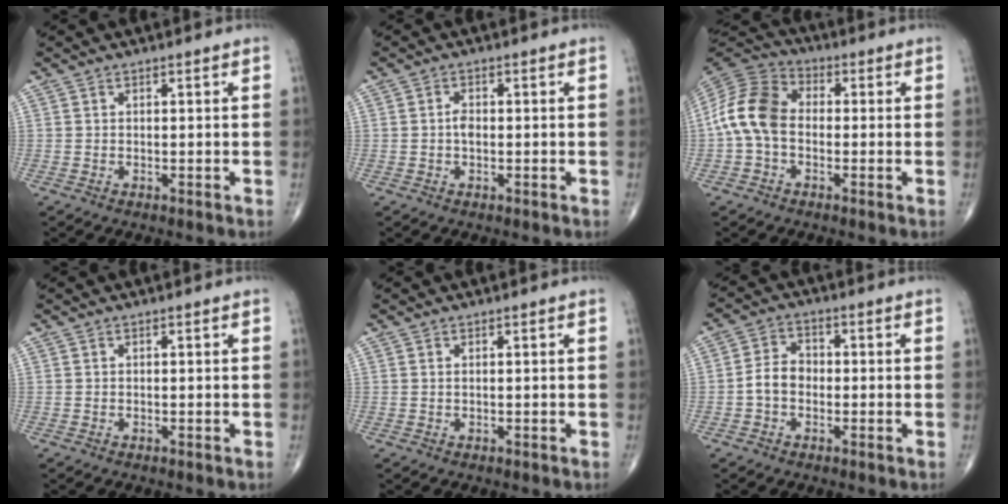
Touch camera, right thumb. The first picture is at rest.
{"total": 1.8, "force": [-0.2, 1.1, 1.4], "torque": [-0.022, 0.003, -0.006]}
{"total": 11.3, "force": [-1.1, 7.9, 8.0], "torque": [-0.152, 0.032, -0.036]}
{"total": 0.0}
{"total": 0.0}
{"total": 5.0, "force": [-1.1, 3.7, 3.1], "torque": [-0.047, 0.021, -0.029]}